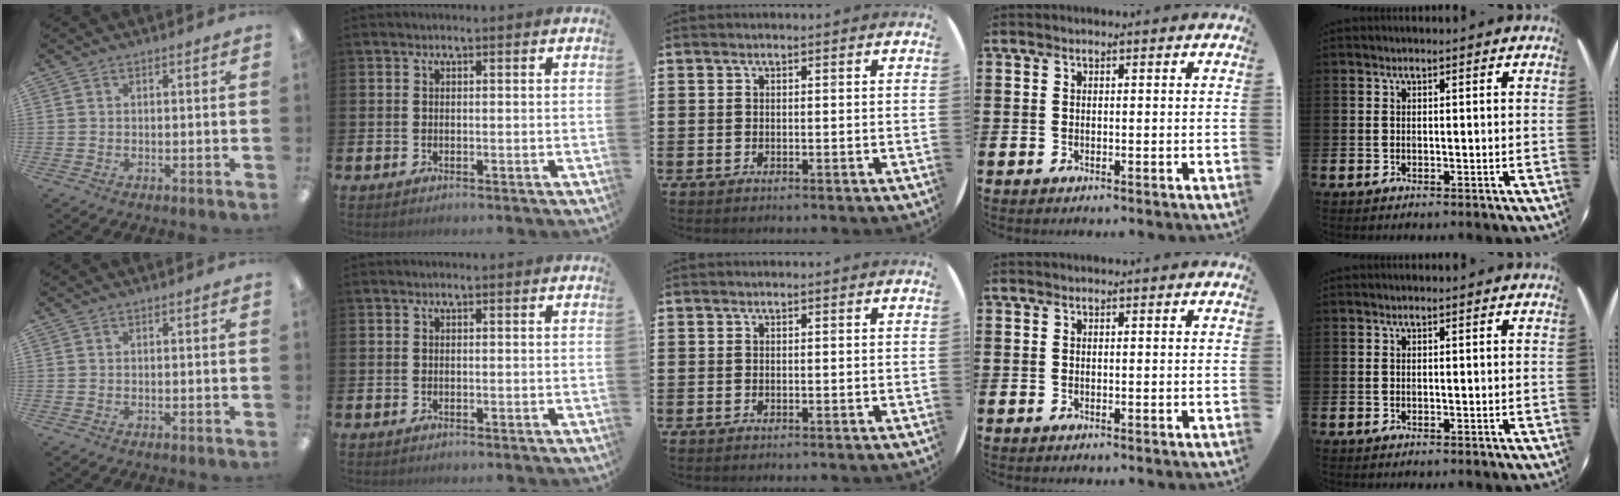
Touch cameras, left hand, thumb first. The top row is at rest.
{}